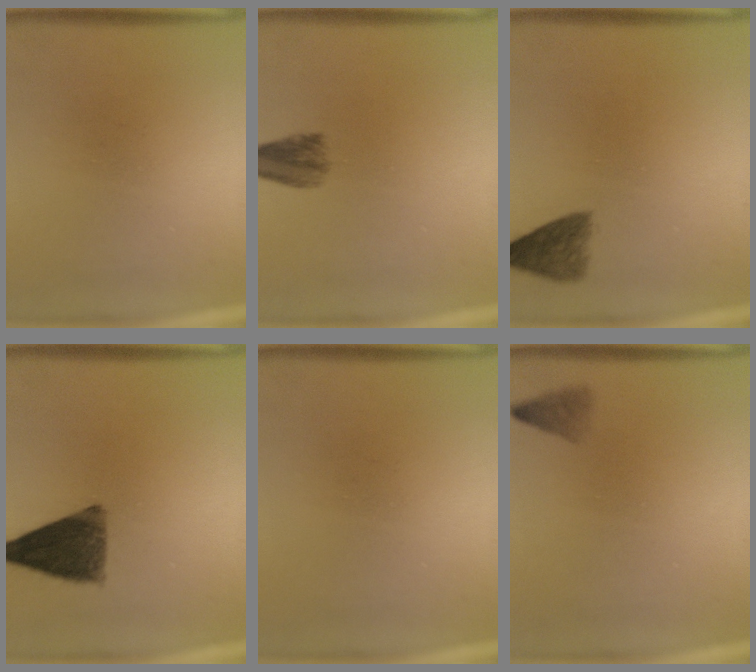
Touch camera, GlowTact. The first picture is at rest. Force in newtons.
{"total": 4.1}
{"total": 4.1}
{"total": 10.3}
{"total": 0.0}
{"total": 1.6}